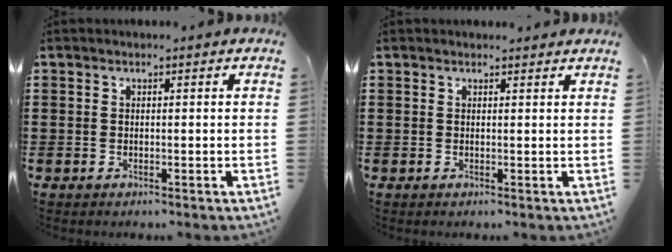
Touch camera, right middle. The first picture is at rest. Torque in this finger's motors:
{"motor_torque": [-0.14, 0.08, 0.26, 0.03]}